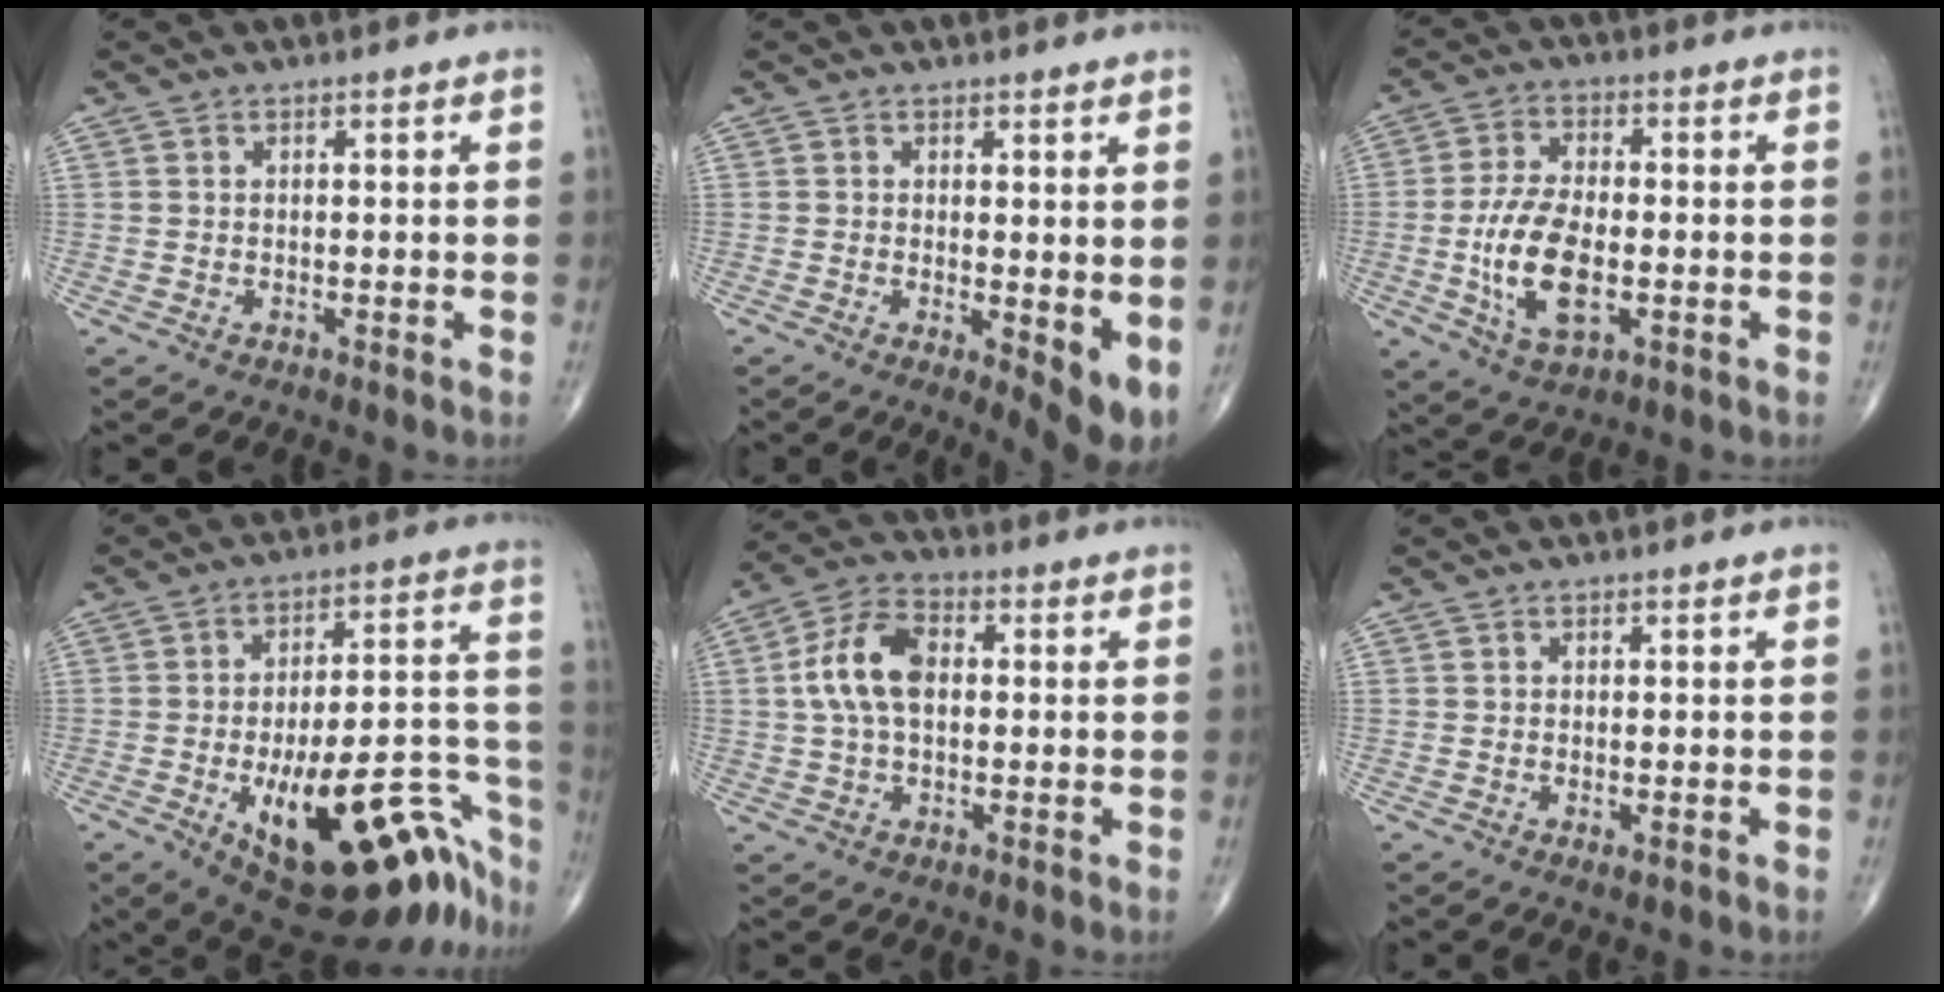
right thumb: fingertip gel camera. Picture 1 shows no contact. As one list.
[{"total": 5.8, "force": [0.1, 1.8, 5.5], "torque": [-0.073, -0.016, 0.004]}, {"total": 12.1, "force": [-2.3, 5.8, 10.3], "torque": [-0.198, 0.002, -0.040]}, {"total": 27.0, "force": [-14.0, 10.7, 20.5], "torque": [-0.183, 0.103, -0.189]}, {"total": 10.0, "force": [0.9, 5.9, 8.0], "torque": [-0.157, 0.021, 0.014]}, {"total": 0.6, "force": [-0.1, 0.2, 0.6], "torque": [-0.009, -0.003, -0.003]}]